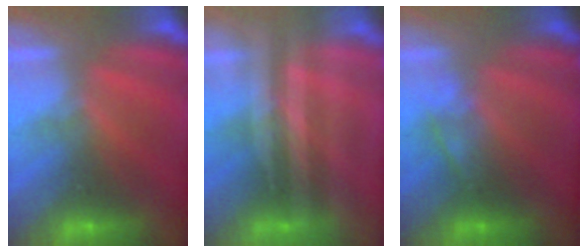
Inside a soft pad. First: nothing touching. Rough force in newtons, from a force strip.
{"total": 2.0}
{"total": 2.4}